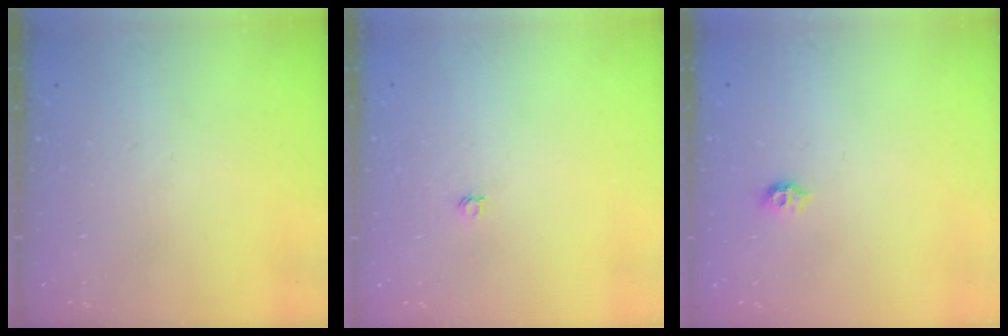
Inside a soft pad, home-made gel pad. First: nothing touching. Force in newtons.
{"total": 3.0, "press": 3.0, "slide": 0.4}
{"total": 5.8, "press": 5.8, "slide": 0.8}